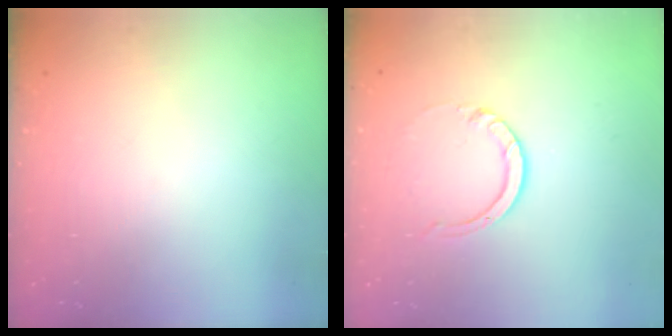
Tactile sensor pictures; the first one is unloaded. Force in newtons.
{"total": 3.6, "press": 3.6, "slide": 0.4}